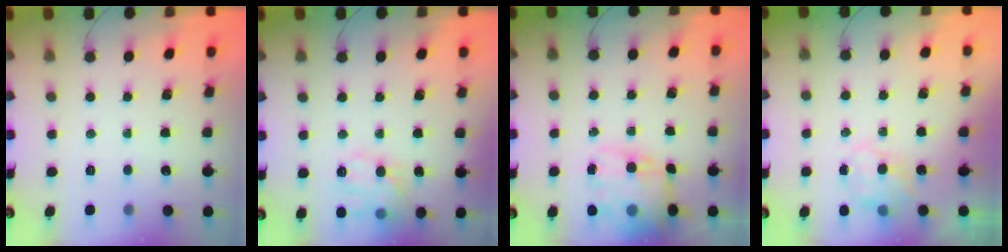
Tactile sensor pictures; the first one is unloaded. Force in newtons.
{"total": 12.0, "press": 11.9, "slide": 0.8}
{"total": 14.9, "press": 14.5, "slide": 3.5}
{"total": 6.8, "press": 6.8, "slide": 0.2}